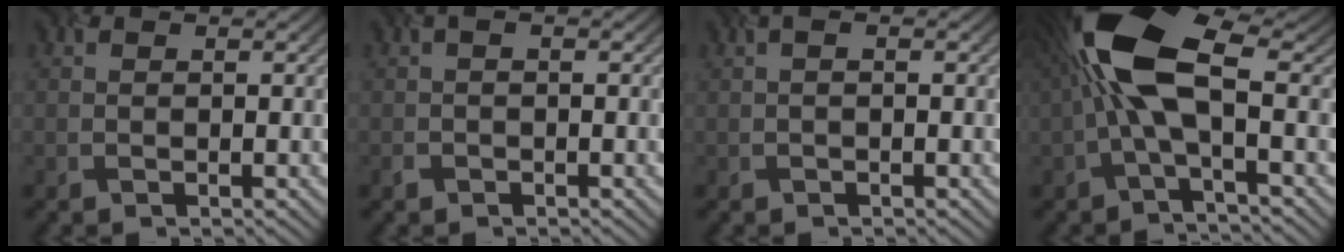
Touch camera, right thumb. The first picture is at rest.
{"total": 0.9, "force": [-0.6, 0.6, 0.5], "torque": [-0.013, -0.001, -0.011]}
{"total": 0.7, "force": [0.0, -0.1, 0.7], "torque": [-0.012, 0.002, -0.002]}
{"total": 11.3, "force": [0.6, 4.1, 10.5], "torque": [-0.222, 0.020, -0.001]}